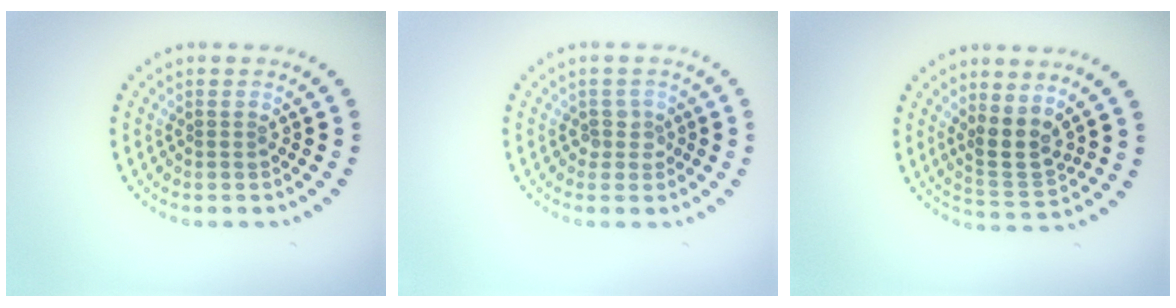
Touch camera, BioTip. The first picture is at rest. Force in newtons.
{"total": 1.5, "press": 1.2, "slide": 0.9}
{"total": 3.1, "press": 2.6, "slide": 1.7}